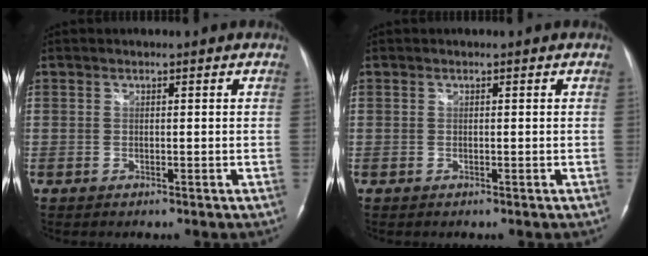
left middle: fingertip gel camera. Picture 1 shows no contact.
{"total": 0.0}